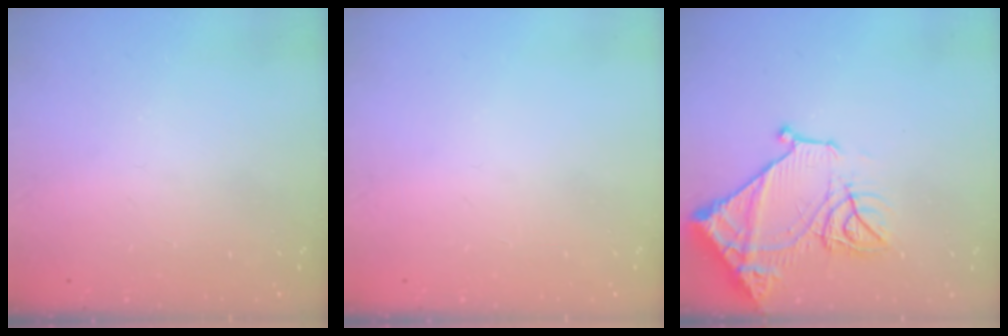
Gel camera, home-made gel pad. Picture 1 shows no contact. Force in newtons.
{"total": 0.0}
{"total": 15.8, "press": 15.7, "slide": 1.5}